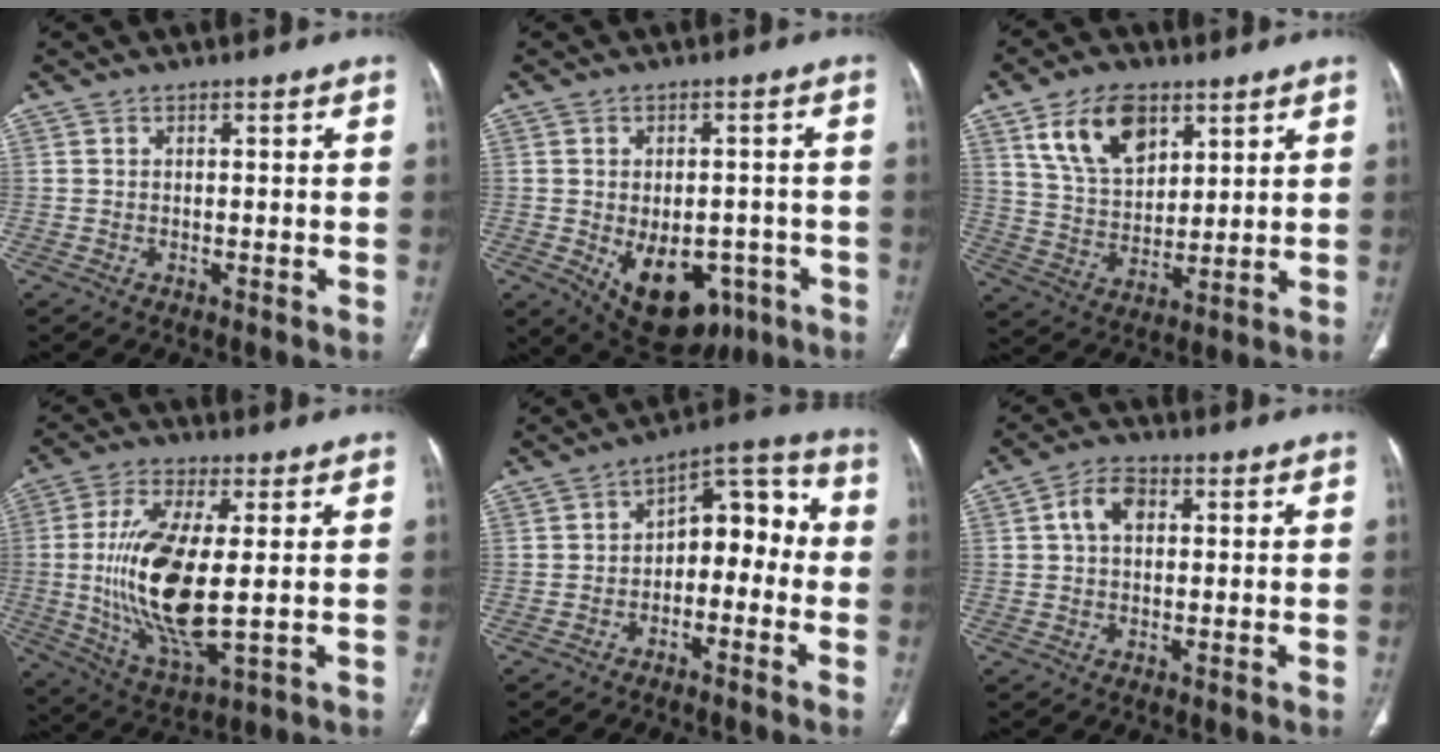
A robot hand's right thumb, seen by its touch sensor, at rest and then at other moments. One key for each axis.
{"total": 14.6, "fx": -5.6, "fy": 9.1, "fz": 9.9, "tx": -0.115, "ty": 0.011, "tz": -0.058}
{"total": 13.2, "fx": 6.9, "fy": 7.9, "fz": 8.1, "tx": -0.118, "ty": -0.028, "tz": 0.136}
{"total": 17.1, "fx": 0.1, "fy": 6.0, "fz": 16.0, "tx": -0.330, "ty": -0.019, "tz": 0.010}
{"total": 10.6, "fx": -1.7, "fy": 6.7, "fz": 8.0, "tx": -0.069, "ty": 0.054, "tz": -0.038}
{"total": 5.3, "fx": 1.2, "fy": 3.6, "fz": 3.7, "tx": -0.063, "ty": 0.013, "tz": 0.017}